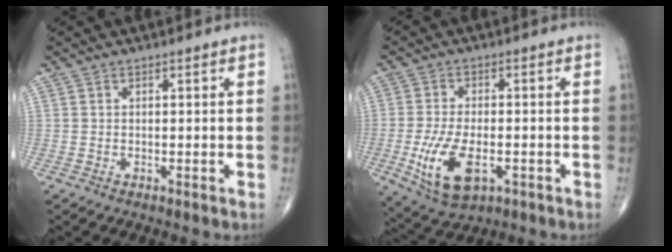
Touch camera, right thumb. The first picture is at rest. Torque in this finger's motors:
{"motor_torque": [-0.34, 0.80, 0.66, 0.35, 0.32]}